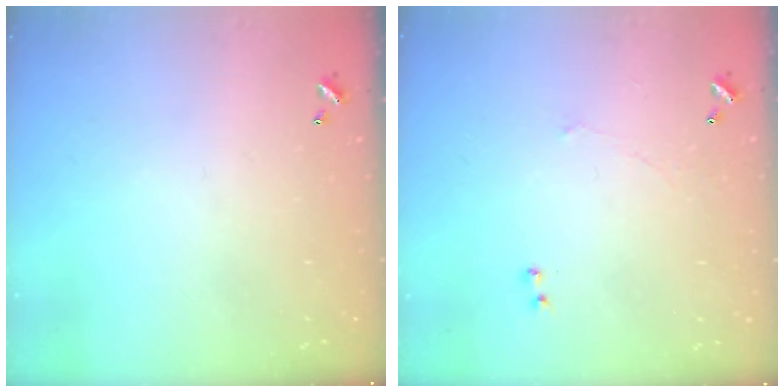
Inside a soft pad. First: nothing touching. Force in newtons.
{"total": 0.7, "press": 0.0, "slide": 0.7}